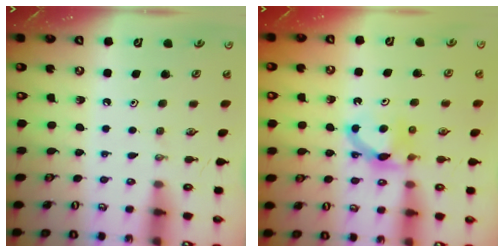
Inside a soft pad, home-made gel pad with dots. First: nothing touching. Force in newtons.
{"total": 8.1, "press": 8.1, "slide": 0.1}